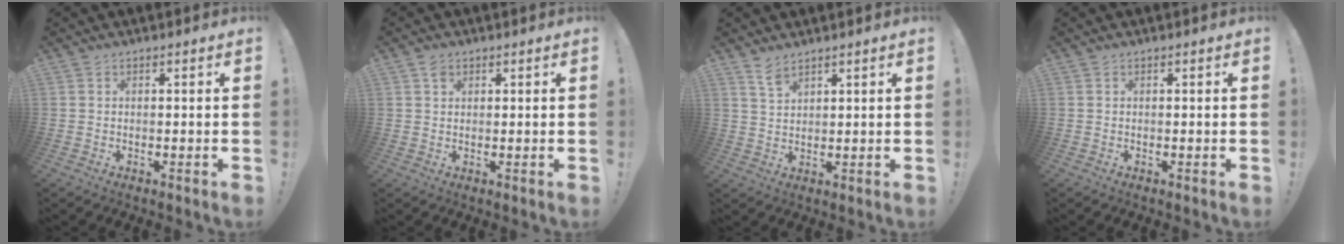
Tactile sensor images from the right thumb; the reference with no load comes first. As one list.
[{"total": 1.8, "force": [1.2, 1.2, 0.5], "torque": [0.003, -0.004, 0.020]}, {"total": 4.5, "force": [3.7, 1.7, 2.0], "torque": [-0.034, -0.024, 0.068]}, {"total": 0.0}]